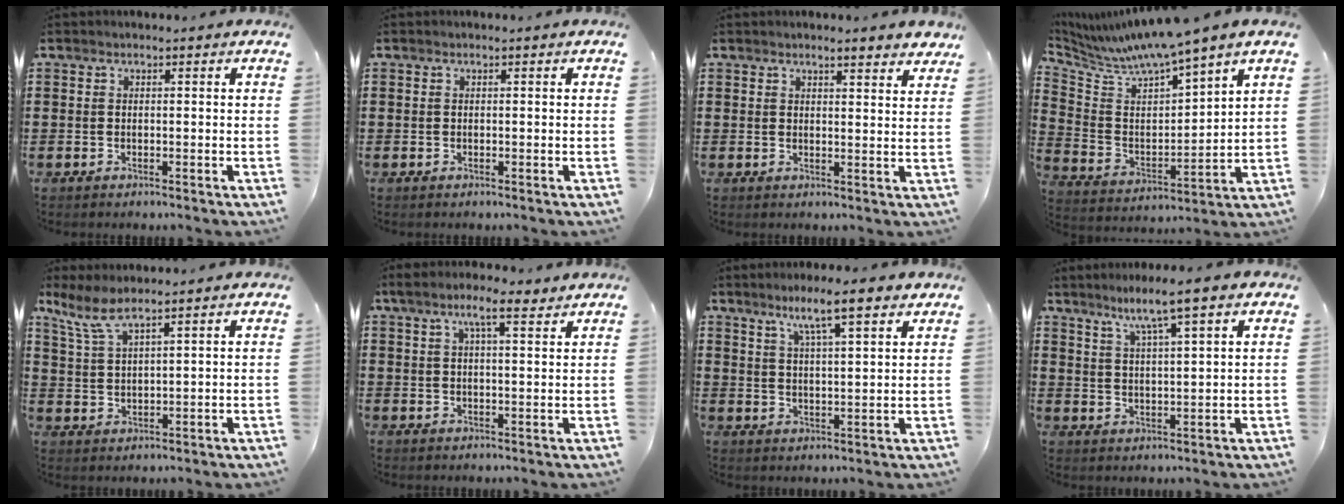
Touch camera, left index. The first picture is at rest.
{"total": 0.0}
{"total": 2.6, "force": [2.5, 0.1, 0.8], "torque": [-0.023, -0.004, 0.047]}
{"total": 6.1, "force": [5.7, -0.6, 2.1], "torque": [-0.069, -0.052, 0.088]}
{"total": 5.4, "force": [4.4, 0.7, 3.2], "torque": [-0.075, -0.007, 0.081]}
{"total": 5.8, "force": [3.6, 1.3, 4.4], "torque": [-0.086, 0.003, 0.060]}
{"total": 6.8, "force": [4.9, 0.5, 4.6], "torque": [-0.087, -0.012, 0.081]}
{"total": 5.7, "force": [4.2, -0.5, 3.8], "torque": [-0.086, -0.015, 0.069]}